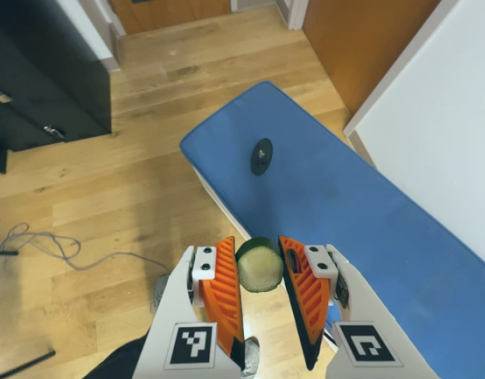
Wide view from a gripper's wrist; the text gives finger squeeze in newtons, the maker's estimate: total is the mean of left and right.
{"total": 9.4, "left": 9.5, "right": 9.3}